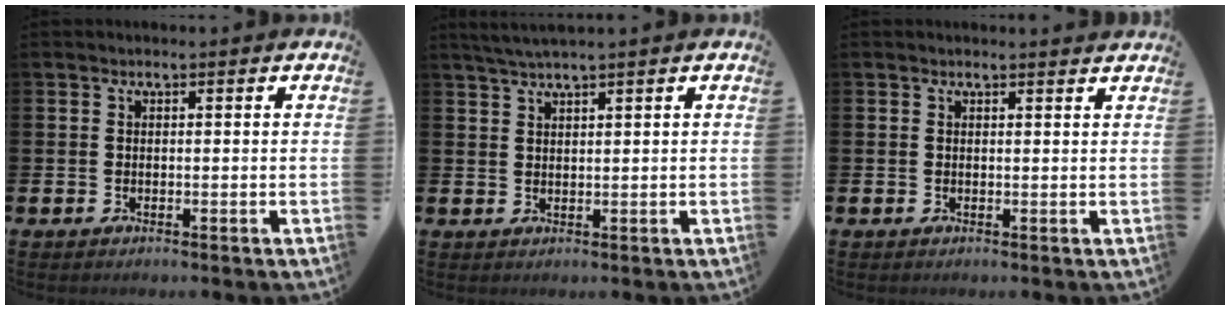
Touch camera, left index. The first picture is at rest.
{"total": 2.4, "force": [2.1, -0.3, 1.1], "torque": [-0.026, -0.001, 0.040]}
{"total": 0.8, "force": [0.8, -0.1, 0.1], "torque": [0.010, -0.006, 0.012]}